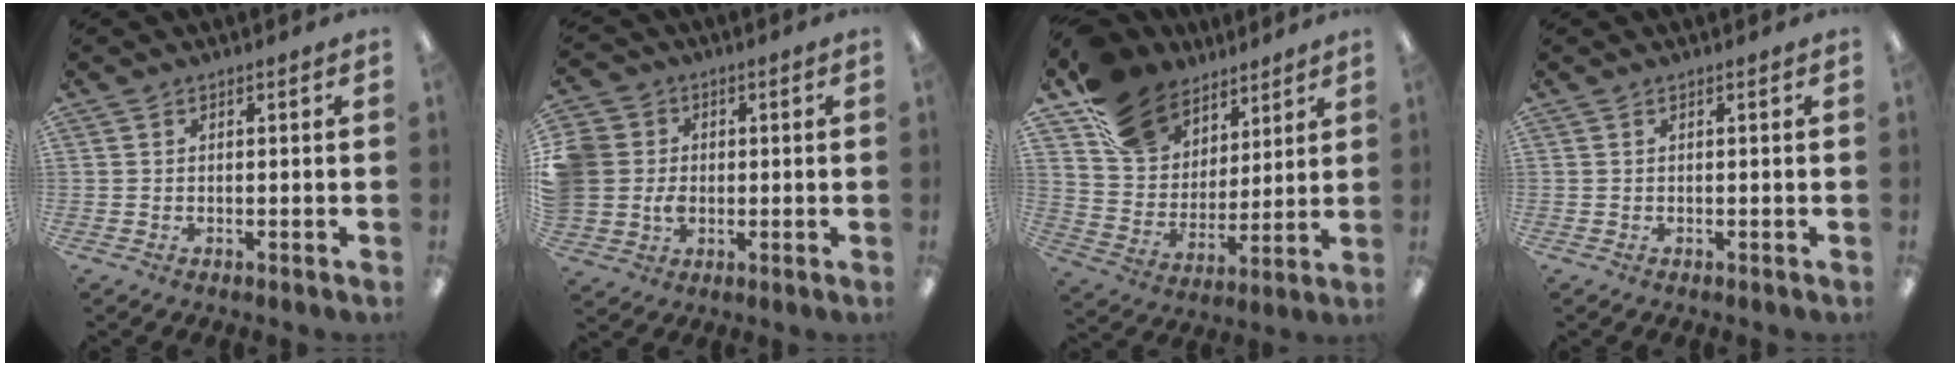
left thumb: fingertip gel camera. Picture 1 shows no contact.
{"total": 8.3, "force": [0.3, 8.0, 2.0], "torque": [-0.065, 0.006, 0.010]}
{"total": 14.8, "force": [10.8, 9.4, 3.9], "torque": [-0.095, -0.066, 0.213]}
{"total": 0.0}